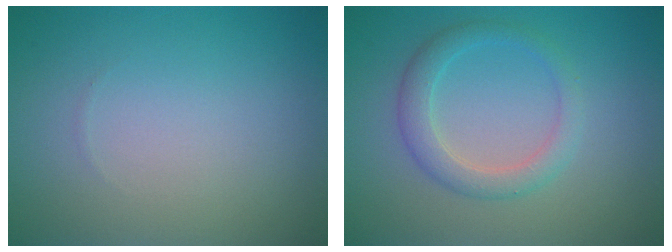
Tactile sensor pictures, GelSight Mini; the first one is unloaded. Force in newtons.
{"total": 2.7, "press": 2.7, "slide": 0.2}